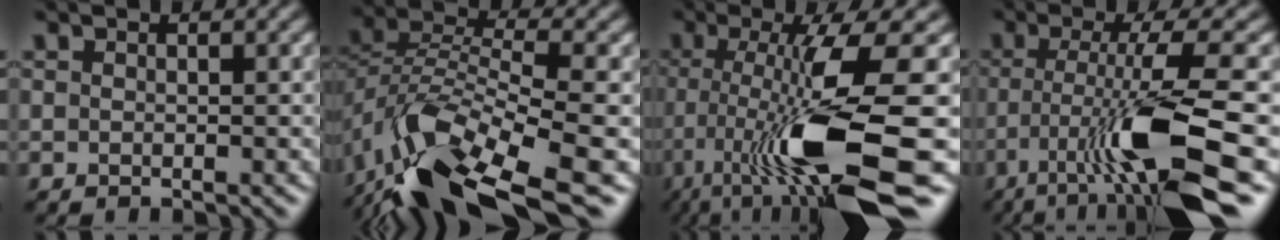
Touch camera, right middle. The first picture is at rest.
{"total": 12.2, "force": [-8.0, 4.3, 8.2], "torque": [-0.156, -0.003, -0.142]}
{"total": 13.0, "force": [-4.1, 3.0, 12.0], "torque": [-0.196, -0.021, -0.065]}
{"total": 10.4, "force": [-4.1, 2.0, 9.3], "torque": [-0.151, 0.001, -0.073]}